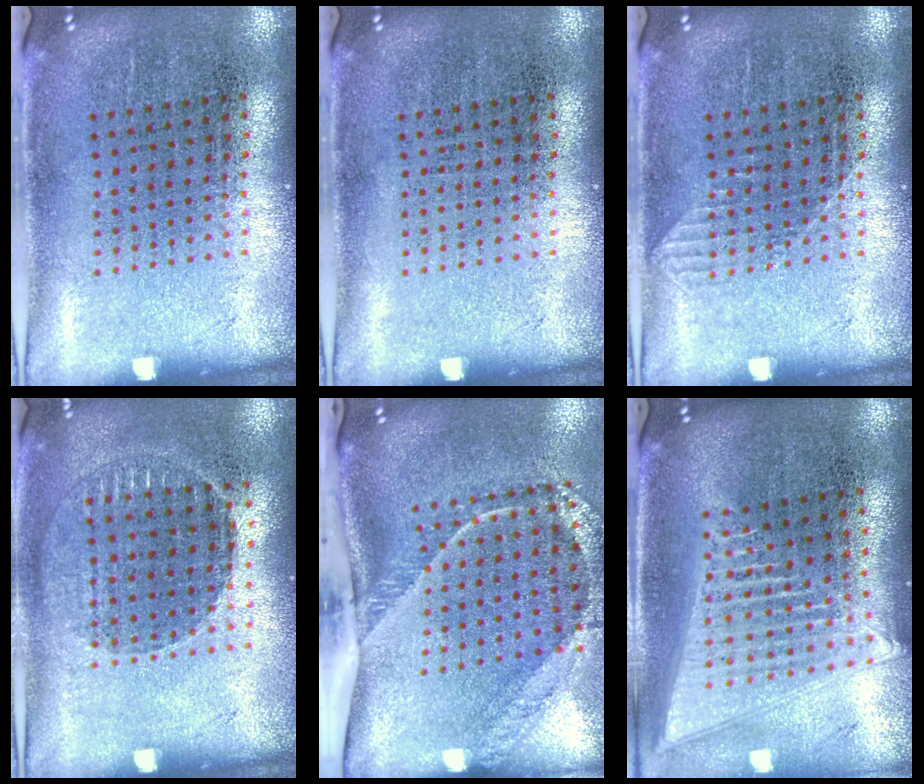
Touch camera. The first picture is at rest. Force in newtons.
{"total": 0.0}
{"total": 0.7, "press": 0.6, "slide": 0.2}
{"total": 1.0, "press": 1.0, "slide": 0.1}
{"total": 2.7, "press": 1.8, "slide": 2.0}
{"total": 2.1, "press": 1.8, "slide": 1.1}